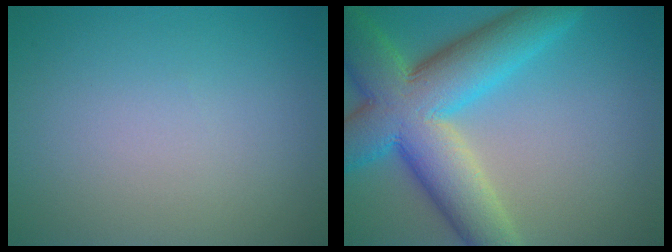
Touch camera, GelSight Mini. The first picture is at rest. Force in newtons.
{"total": 11.9, "press": 11.8, "slide": 0.7}